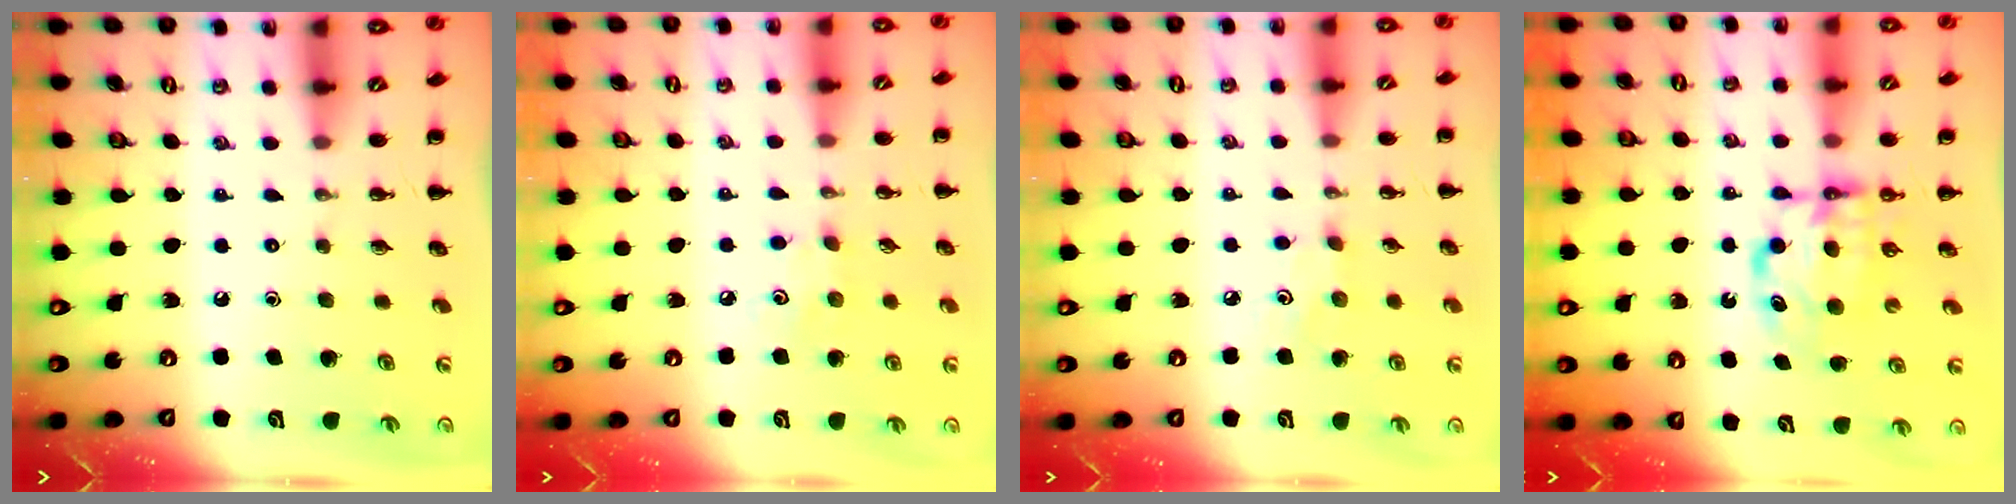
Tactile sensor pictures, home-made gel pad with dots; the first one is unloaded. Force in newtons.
{"total": 3.6, "press": 3.5, "slide": 1.0}
{"total": 2.5, "press": 2.4, "slide": 0.7}
{"total": 6.4, "press": 6.4, "slide": 0.3}